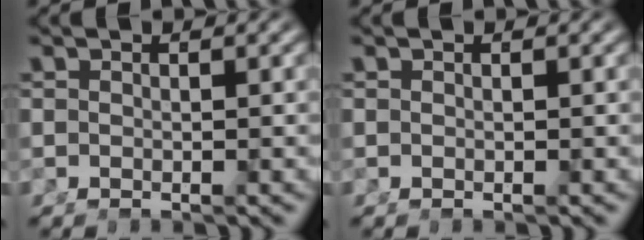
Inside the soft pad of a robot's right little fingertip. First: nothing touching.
{"total": 0.0}